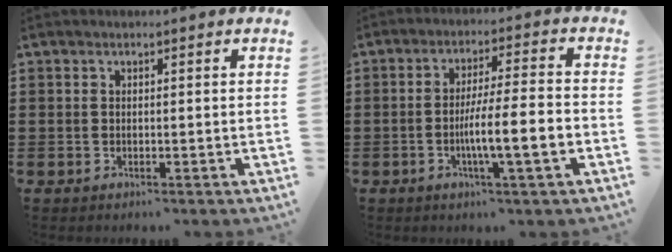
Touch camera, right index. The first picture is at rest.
{"total": 7.6, "force": [-2.4, 0.6, 7.2], "torque": [-0.119, -0.002, -0.043]}